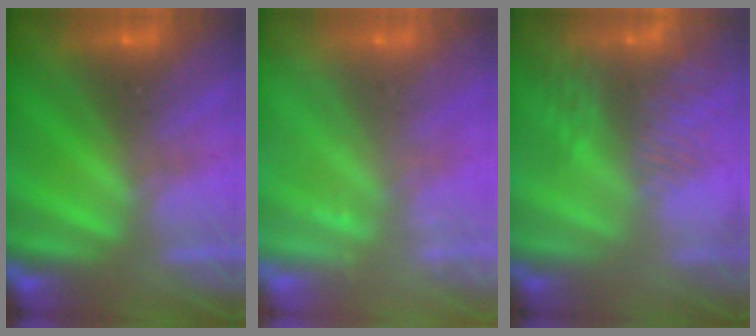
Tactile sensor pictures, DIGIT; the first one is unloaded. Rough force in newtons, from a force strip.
{"total": 2.3}
{"total": 8.0}